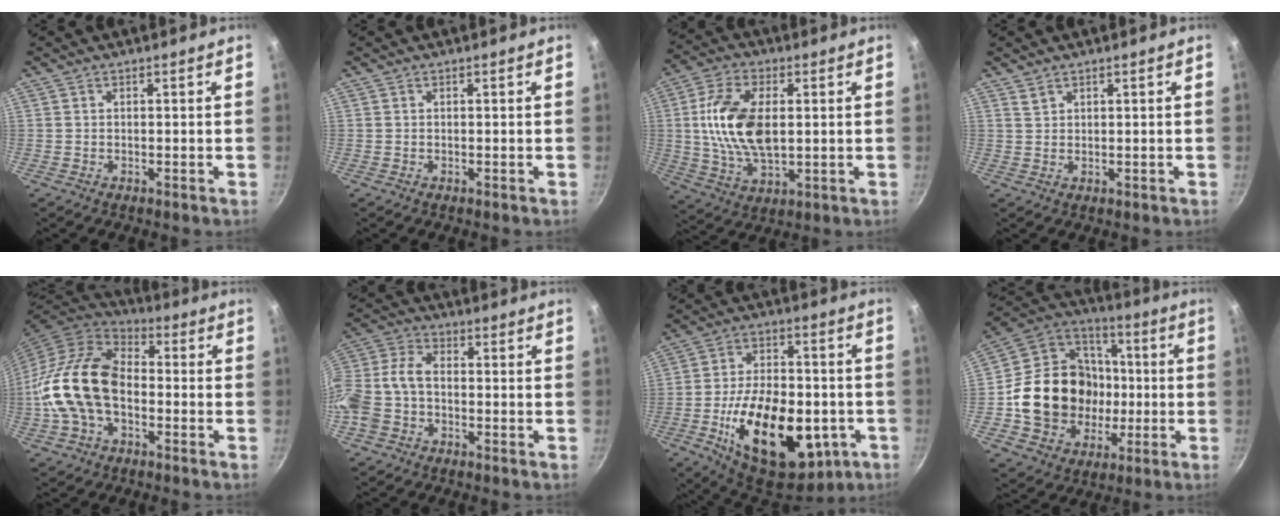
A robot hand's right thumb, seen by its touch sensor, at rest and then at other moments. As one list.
[{"total": 0.0}, {"total": 14.9, "force": [1.6, 8.3, 12.3], "torque": [-0.224, 0.002, 0.030]}, {"total": 1.9, "force": [1.7, 0.7, 0.6], "torque": [-0.007, -0.010, 0.037]}, {"total": 17.7, "force": [-2.6, 11.8, 12.9], "torque": [-0.228, 0.038, -0.061]}, {"total": 10.8, "force": [-2.7, 7.4, 7.4], "torque": [-0.154, 0.040, -0.070]}, {"total": 26.5, "force": [-7.3, 15.0, 20.6], "torque": [-0.309, 0.019, -0.096]}, {"total": 21.8, "force": [-2.3, 18.8, 10.8], "torque": [-0.160, 0.035, -0.030]}]